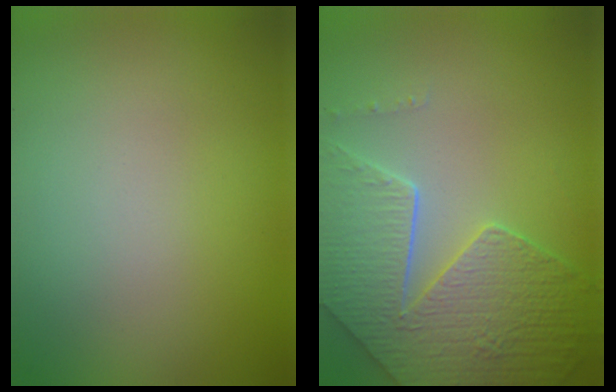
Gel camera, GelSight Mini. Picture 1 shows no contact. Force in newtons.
{"total": 8.6, "press": 6.2, "slide": 5.9}